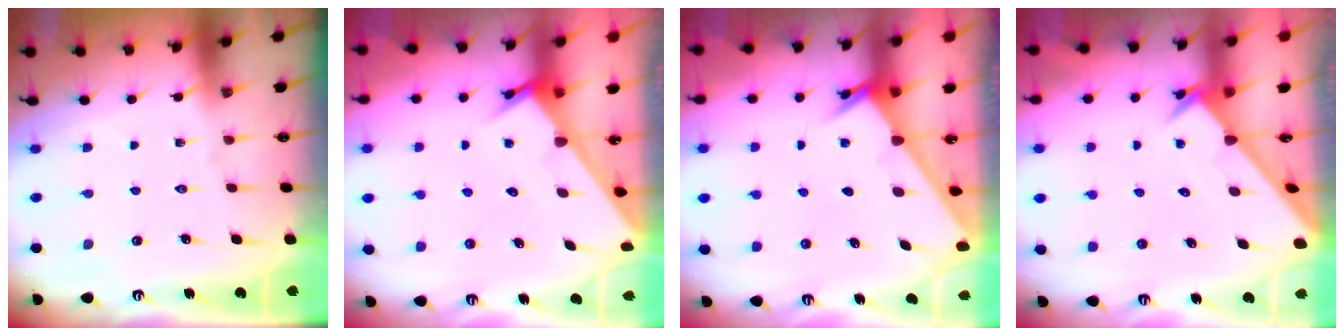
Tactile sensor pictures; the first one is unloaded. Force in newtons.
{"total": 3.4, "press": 3.4, "slide": 0.1}
{"total": 2.3, "press": 2.3, "slide": 0.2}
{"total": 2.6, "press": 2.6, "slide": 0.2}